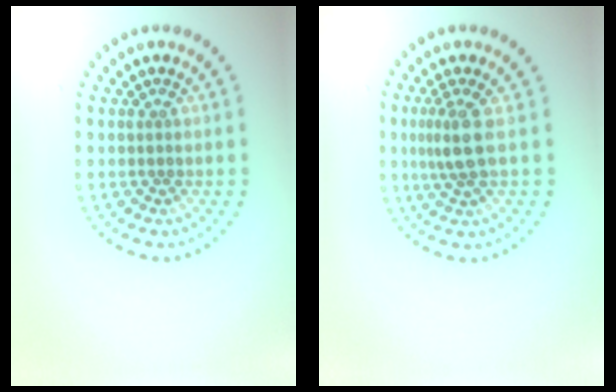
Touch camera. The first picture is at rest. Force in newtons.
{"total": 2.8, "press": 2.2, "slide": 1.6}